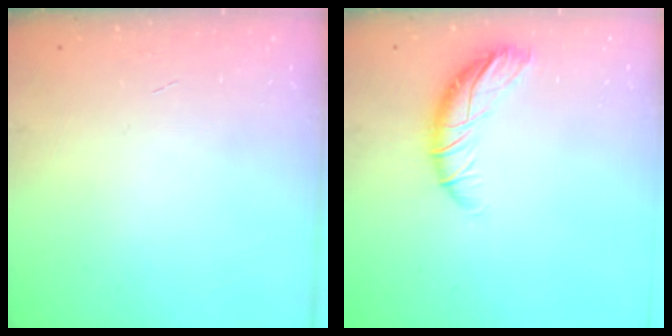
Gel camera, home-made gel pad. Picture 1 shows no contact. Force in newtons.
{"total": 9.9, "press": 9.9, "slide": 0.8}